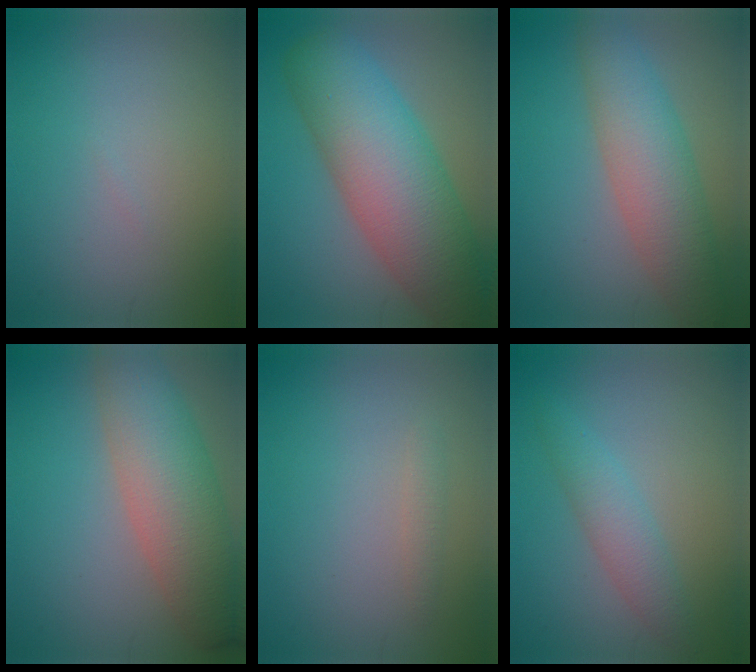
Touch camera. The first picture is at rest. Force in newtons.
{"total": 11.6, "press": 11.5, "slide": 0.5}
{"total": 6.3, "press": 6.3, "slide": 0.4}
{"total": 8.2, "press": 8.2, "slide": 0.6}
{"total": 0.8, "press": 0.8, "slide": 0.0}
{"total": 2.8, "press": 2.8, "slide": 0.0}